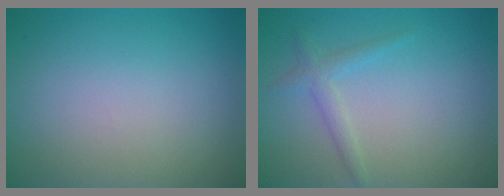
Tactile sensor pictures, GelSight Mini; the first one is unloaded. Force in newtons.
{"total": 1.6, "press": 1.6, "slide": 0.1}